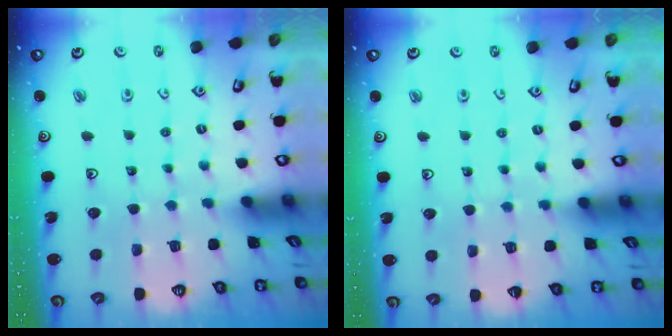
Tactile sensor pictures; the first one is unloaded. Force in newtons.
{"total": 2.7, "press": 2.7, "slide": 0.4}